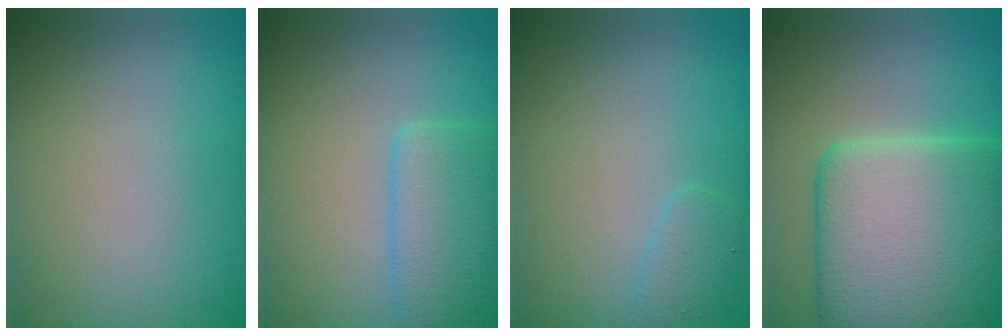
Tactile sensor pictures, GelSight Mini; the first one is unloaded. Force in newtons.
{"total": 3.8, "press": 3.8, "slide": 0.1}
{"total": 1.1, "press": 1.1, "slide": 0.1}
{"total": 12.9, "press": 12.9, "slide": 0.7}